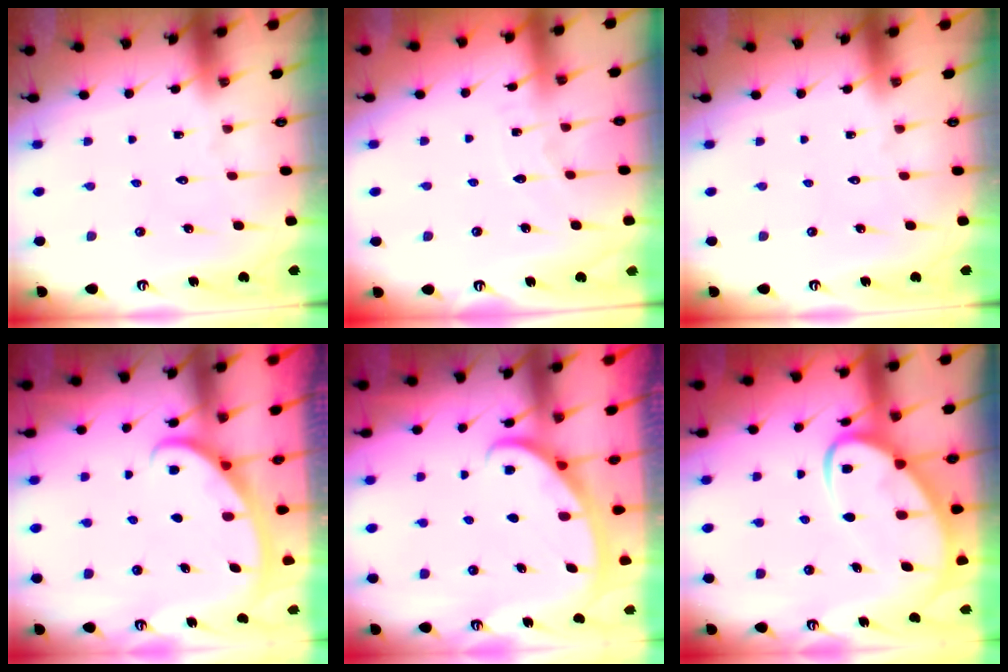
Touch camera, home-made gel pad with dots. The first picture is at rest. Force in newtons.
{"total": 3.3, "press": 3.3, "slide": 0.4}
{"total": 0.0}
{"total": 3.0, "press": 3.0, "slide": 0.4}
{"total": 2.9, "press": 2.9, "slide": 0.3}
{"total": 9.7, "press": 9.6, "slide": 1.1}